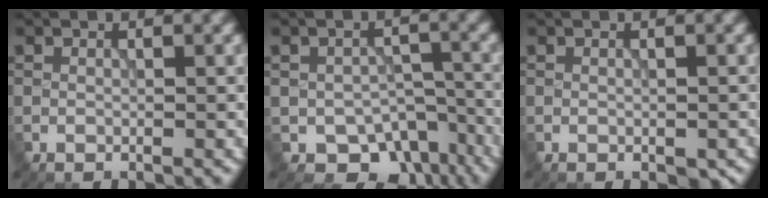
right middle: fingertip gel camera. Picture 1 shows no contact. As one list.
[{"total": 6.6, "force": [-3.8, 4.4, 3.0], "torque": [-0.028, -0.026, -0.046]}, {"total": 0.9, "force": [-0.4, 0.6, 0.6], "torque": [-0.010, -0.005, -0.003]}]